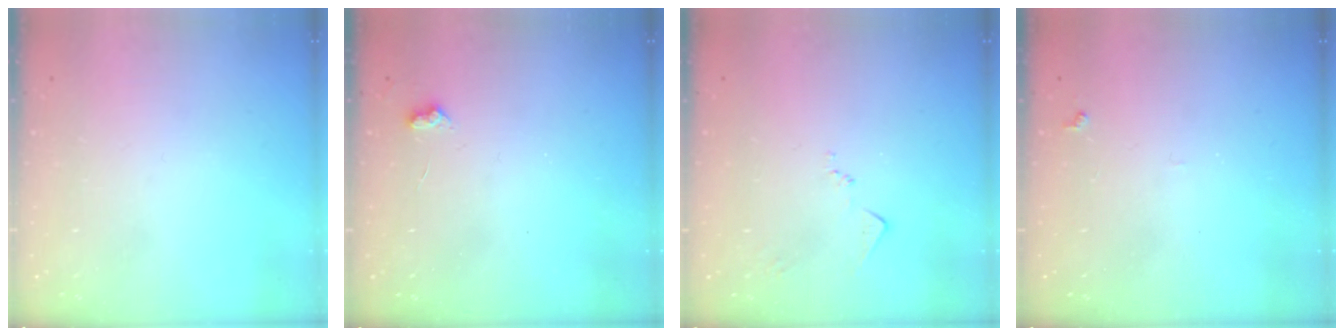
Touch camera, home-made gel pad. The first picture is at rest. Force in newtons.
{"total": 3.1, "press": 3.0, "slide": 0.4}
{"total": 7.8, "press": 7.8, "slide": 0.5}
{"total": 4.9, "press": 4.8, "slide": 0.4}